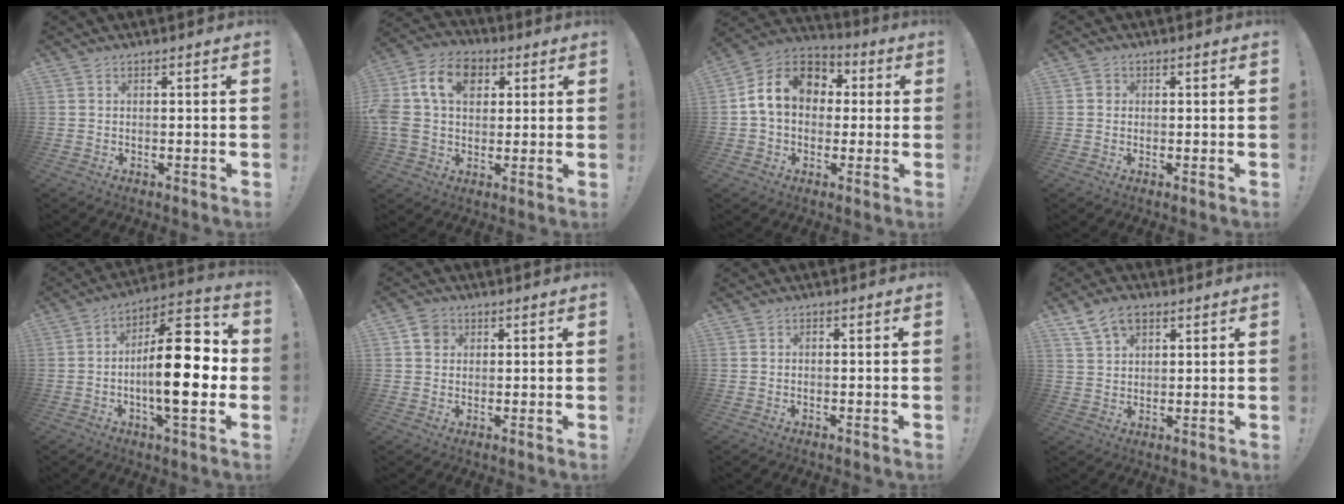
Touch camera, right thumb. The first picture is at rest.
{"total": 16.4, "force": [4.2, 12.0, 10.3], "torque": [-0.190, 0.005, 0.081]}
{"total": 14.5, "force": [2.7, 11.2, 8.8], "torque": [-0.130, 0.013, 0.058]}
{"total": 1.7, "force": [-0.1, 1.6, 0.6], "torque": [-0.003, 0.003, -0.004]}
{"total": 20.1, "force": [-2.0, 7.2, 18.7], "torque": [-0.289, 0.006, -0.036]}
{"total": 4.5, "force": [1.8, 3.8, 1.5], "torque": [-0.014, -0.001, 0.034]}
{"total": 0.6, "force": [-0.4, 0.2, 0.3], "torque": [-0.004, 0.001, -0.008]}
{"total": 8.3, "force": [4.7, 5.3, 4.4], "torque": [-0.076, -0.008, 0.091]}